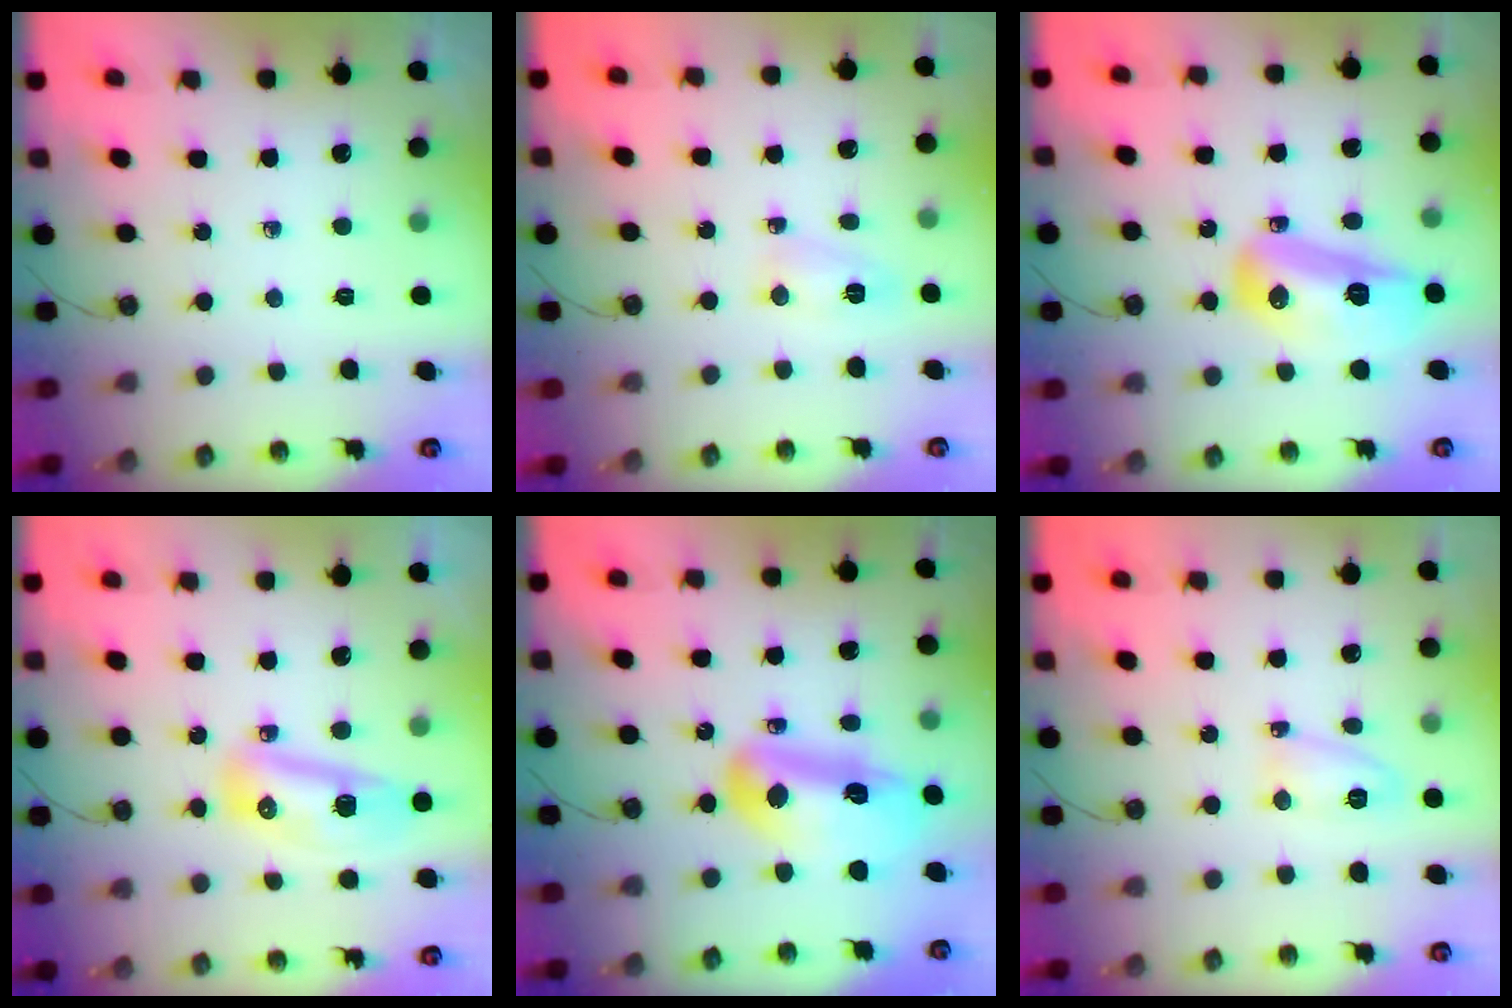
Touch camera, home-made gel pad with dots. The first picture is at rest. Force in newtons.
{"total": 3.3, "press": 3.2, "slide": 1.1}
{"total": 13.4, "press": 13.4, "slide": 1.2}
{"total": 10.0, "press": 9.9, "slide": 1.2}
{"total": 14.9, "press": 14.8, "slide": 1.7}
{"total": 5.5, "press": 5.5, "slide": 0.6}